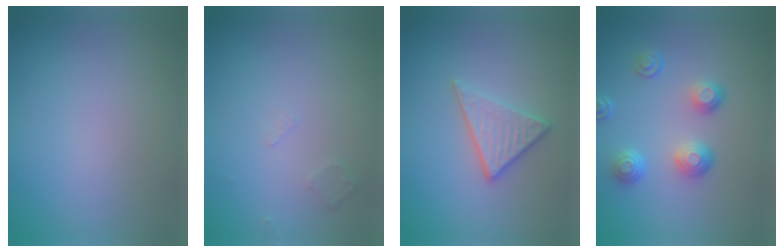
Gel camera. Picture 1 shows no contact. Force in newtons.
{"total": 0.6, "press": 0.5, "slide": 0.4}
{"total": 3.0, "press": 2.8, "slide": 1.3}
{"total": 3.5, "press": 2.8, "slide": 2.2}